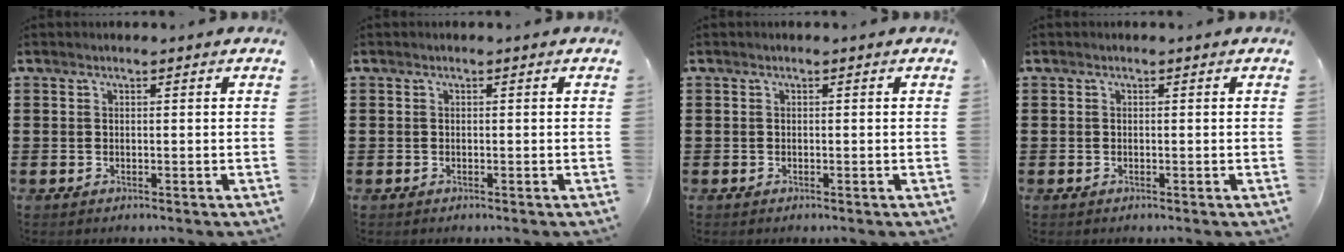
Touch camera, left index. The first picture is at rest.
{"total": 0.0}
{"total": 0.0}
{"total": 0.0}